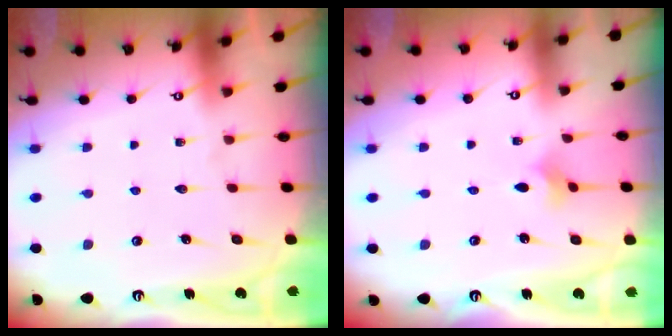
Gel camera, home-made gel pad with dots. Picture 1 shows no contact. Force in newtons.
{"total": 2.1, "press": 2.0, "slide": 0.5}